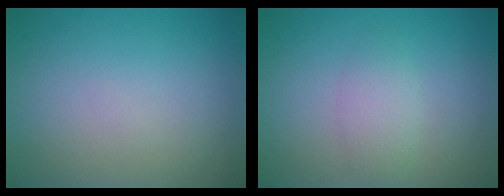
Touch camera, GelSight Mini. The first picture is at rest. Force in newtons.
{"total": 2.0, "press": 2.0, "slide": 0.1}